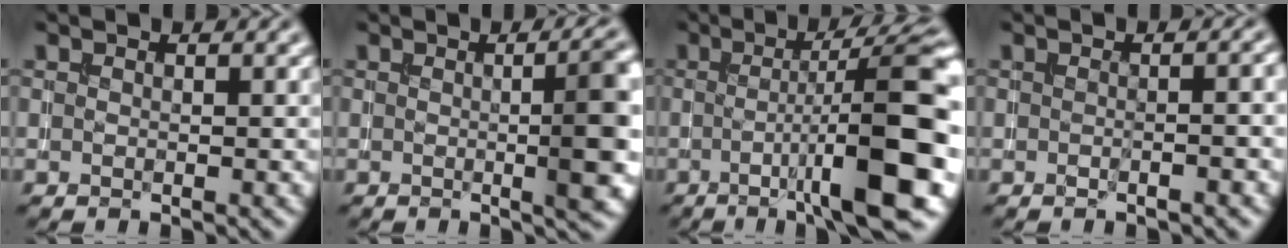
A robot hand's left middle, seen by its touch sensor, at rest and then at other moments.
{"total": 6.9, "force": [0.0, 1.7, 6.7], "torque": [-0.061, 0.005, 0.002]}
{"total": 11.9, "force": [-1.6, 1.8, 11.7], "torque": [-0.149, 0.011, -0.028]}
{"total": 2.1, "force": [-0.3, 0.9, 1.9], "torque": [0.003, 0.011, -0.010]}